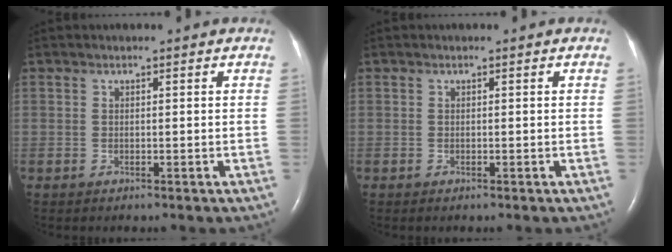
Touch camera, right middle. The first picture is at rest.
{"total": 0.0}